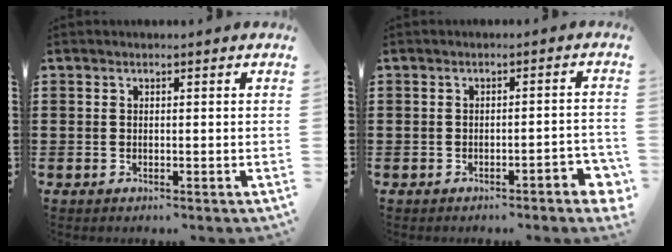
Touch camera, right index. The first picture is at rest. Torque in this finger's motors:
{"motor_torque": [0.08, -0.06, 0.11, 0.01]}